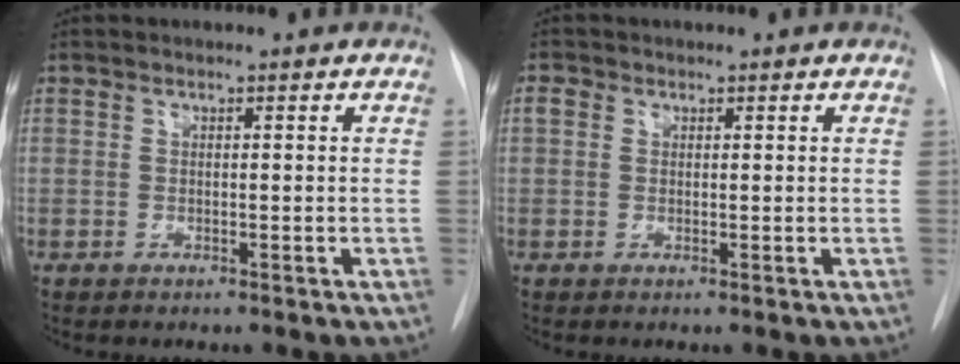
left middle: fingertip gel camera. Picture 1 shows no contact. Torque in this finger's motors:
{"motor_torque": [0.47, -0.44, 0.10, 0.03]}